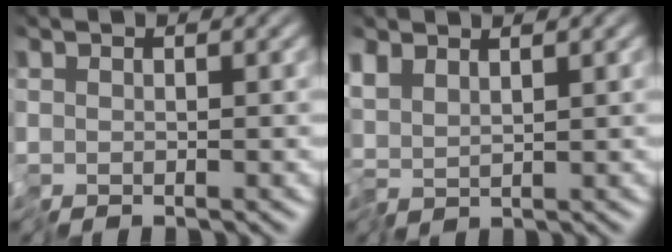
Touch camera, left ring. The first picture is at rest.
{"total": 2.0, "force": [1.6, 0.5, 1.1], "torque": [-0.029, 0.005, 0.035]}